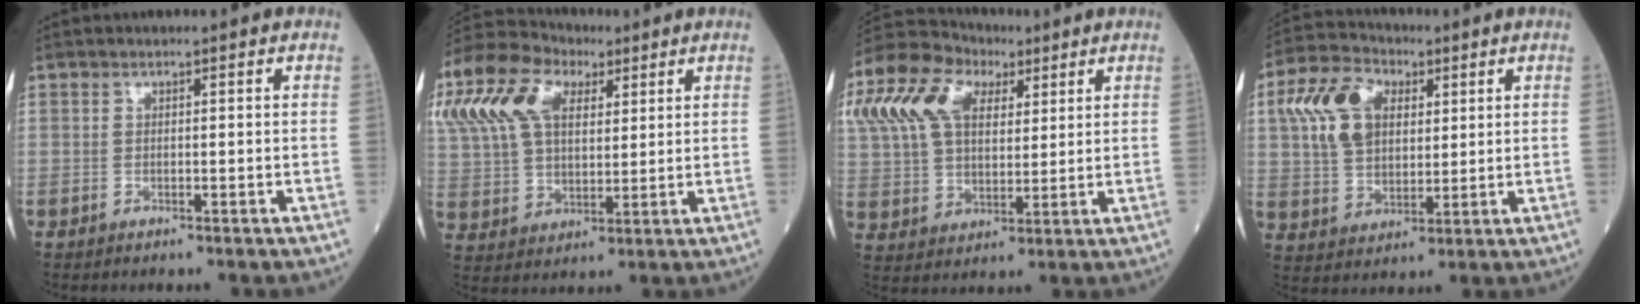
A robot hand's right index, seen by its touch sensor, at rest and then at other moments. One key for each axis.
{"total": 24.0, "fx": 11.2, "fy": 14.7, "fz": 15.2, "tx": -0.393, "ty": 0.087, "tz": 0.210}
{"total": 19.8, "fx": 8.8, "fy": 12.0, "fz": 13.0, "tx": -0.313, "ty": 0.065, "tz": 0.160}
{"total": 11.4, "fx": 3.6, "fy": 7.3, "fz": 7.9, "tx": -0.182, "ty": 0.034, "tz": 0.069}